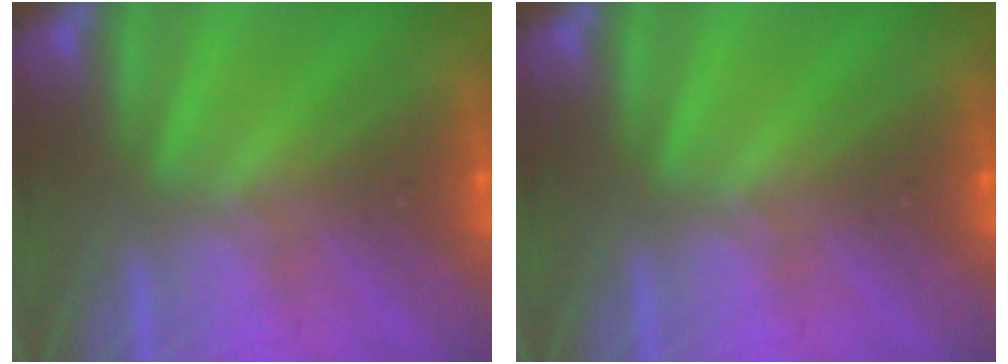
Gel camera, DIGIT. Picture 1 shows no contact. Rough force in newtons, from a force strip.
{"total": 0.0}